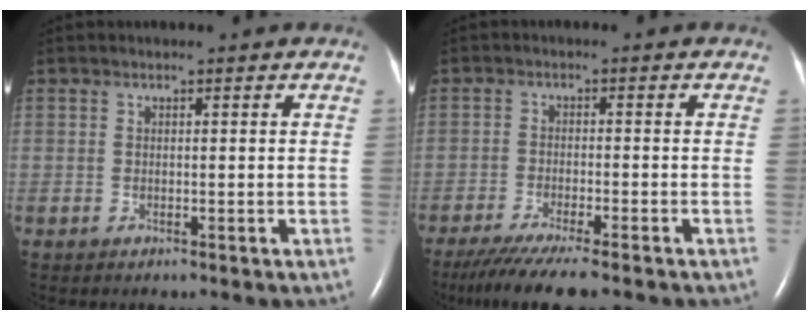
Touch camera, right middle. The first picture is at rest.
{"total": 9.7, "force": [-7.9, 0.5, 5.6], "torque": [-0.090, -0.025, -0.126]}